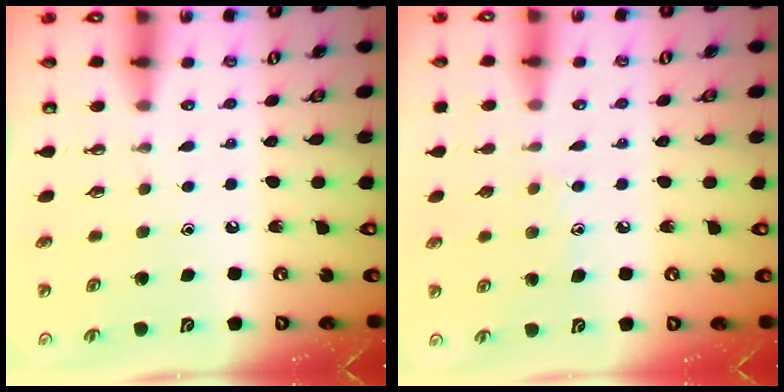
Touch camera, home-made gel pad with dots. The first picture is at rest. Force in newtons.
{"total": 6.5, "press": 6.5, "slide": 0.6}